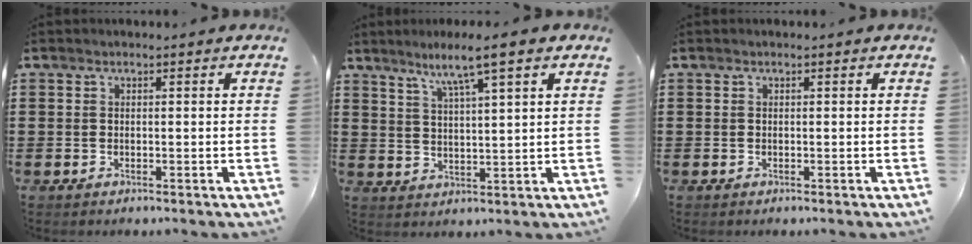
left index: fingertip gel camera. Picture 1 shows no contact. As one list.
[{"total": 5.9, "force": [4.3, -0.5, 4.1], "torque": [-0.090, -0.011, 0.070]}, {"total": 0.0}]